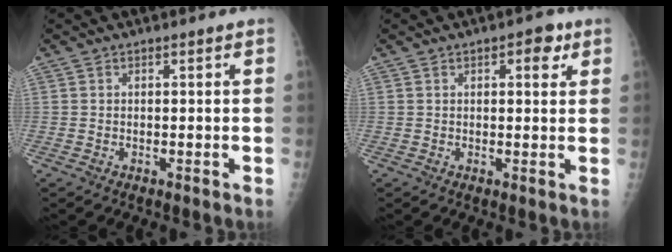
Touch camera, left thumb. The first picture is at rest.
{"total": 2.8, "force": [1.4, 1.2, 2.1], "torque": [-0.018, -0.002, 0.016]}